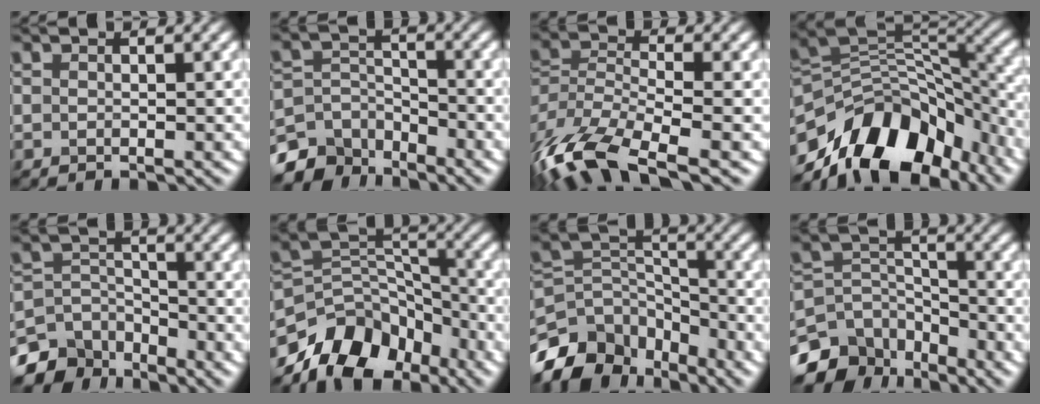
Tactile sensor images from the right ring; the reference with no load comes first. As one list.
[{"total": 6.2, "force": [-5.0, 3.1, 1.6], "torque": [-0.023, -0.006, -0.100]}, {"total": 12.3, "force": [-8.3, 4.3, 8.0], "torque": [-0.175, -0.020, -0.156]}, {"total": 12.3, "force": [-7.8, 7.2, 6.2], "torque": [-0.103, 0.018, -0.145]}, {"total": 6.7, "force": [-5.3, 3.6, 2.0], "torque": [-0.026, -0.005, -0.105]}, {"total": 9.0, "force": [-6.4, 5.4, 3.3], "torque": [-0.047, 0.005, -0.118]}, {"total": 10.2, "force": [-7.1, 5.9, 4.4], "torque": [-0.088, 0.005, -0.143]}, {"total": 7.9, "force": [-5.6, 4.6, 3.0], "torque": [-0.059, -0.010, -0.111]}]